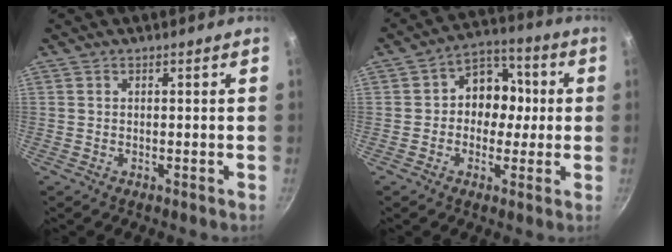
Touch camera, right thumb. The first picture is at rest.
{"total": 10.2, "force": [0.2, 8.4, 5.7], "torque": [-0.023, 0.023, -0.014]}